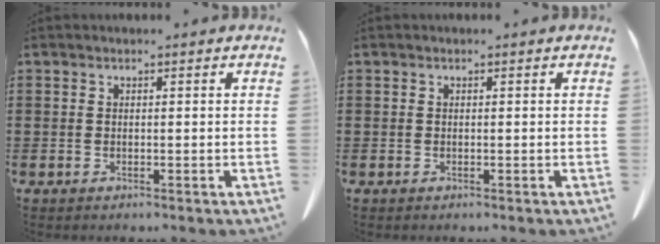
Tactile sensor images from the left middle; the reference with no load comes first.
{"total": 0.0}